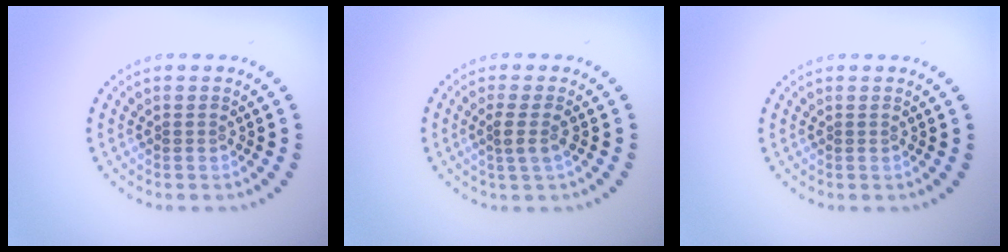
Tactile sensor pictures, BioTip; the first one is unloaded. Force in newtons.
{"total": 1.8, "press": 1.4, "slide": 1.1}
{"total": 0.0}